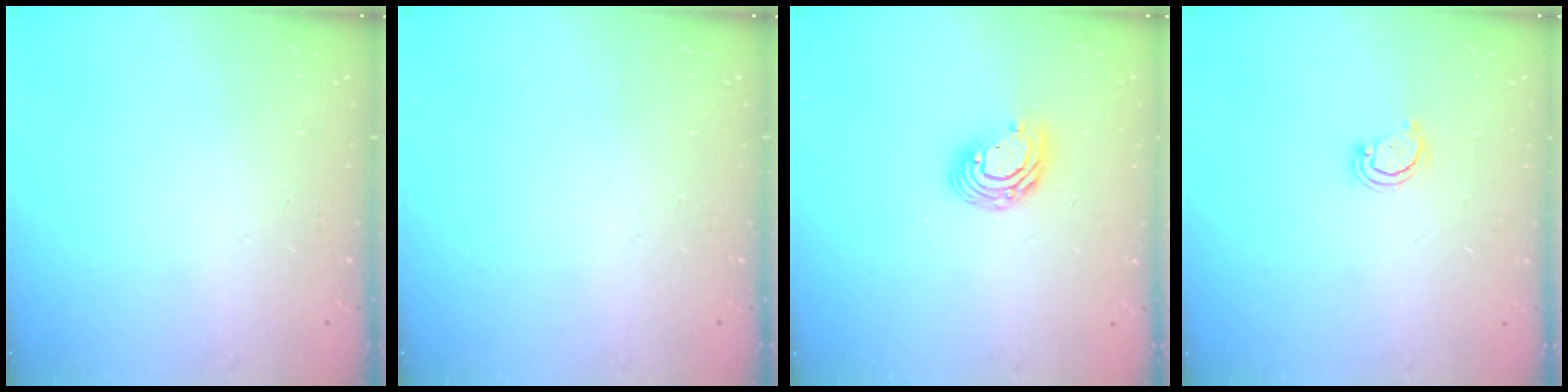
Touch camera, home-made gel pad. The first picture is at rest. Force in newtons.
{"total": 0.0}
{"total": 9.1, "press": 9.1, "slide": 1.1}
{"total": 2.5, "press": 2.4, "slide": 0.2}